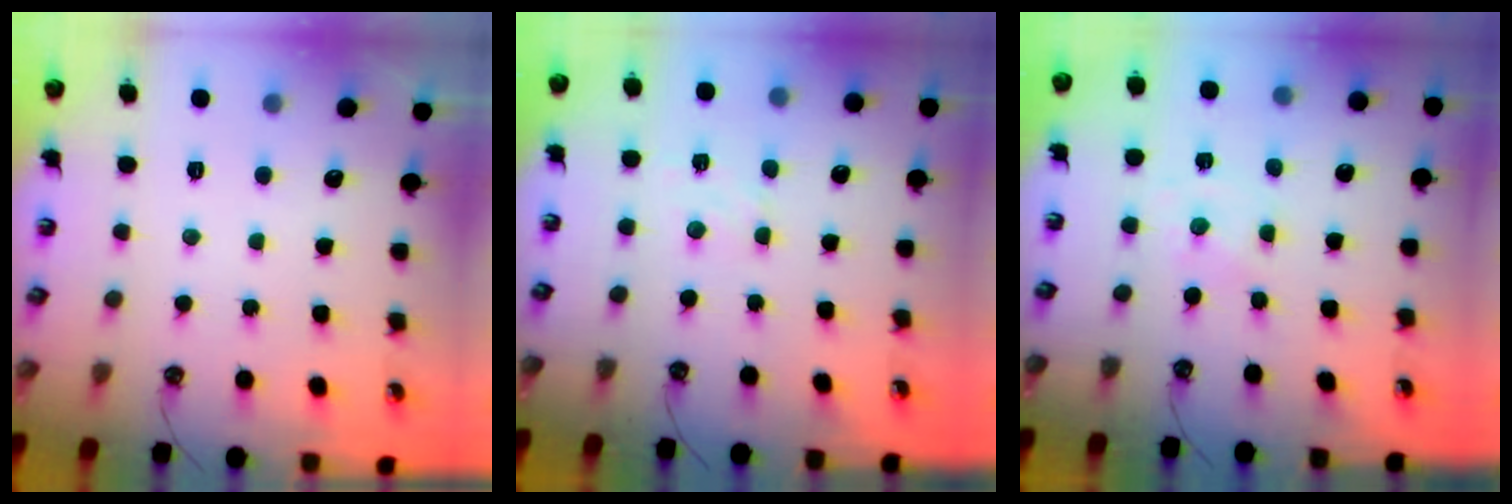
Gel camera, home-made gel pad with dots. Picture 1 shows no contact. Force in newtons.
{"total": 2.9, "press": 2.9, "slide": 0.5}
{"total": 0.0}